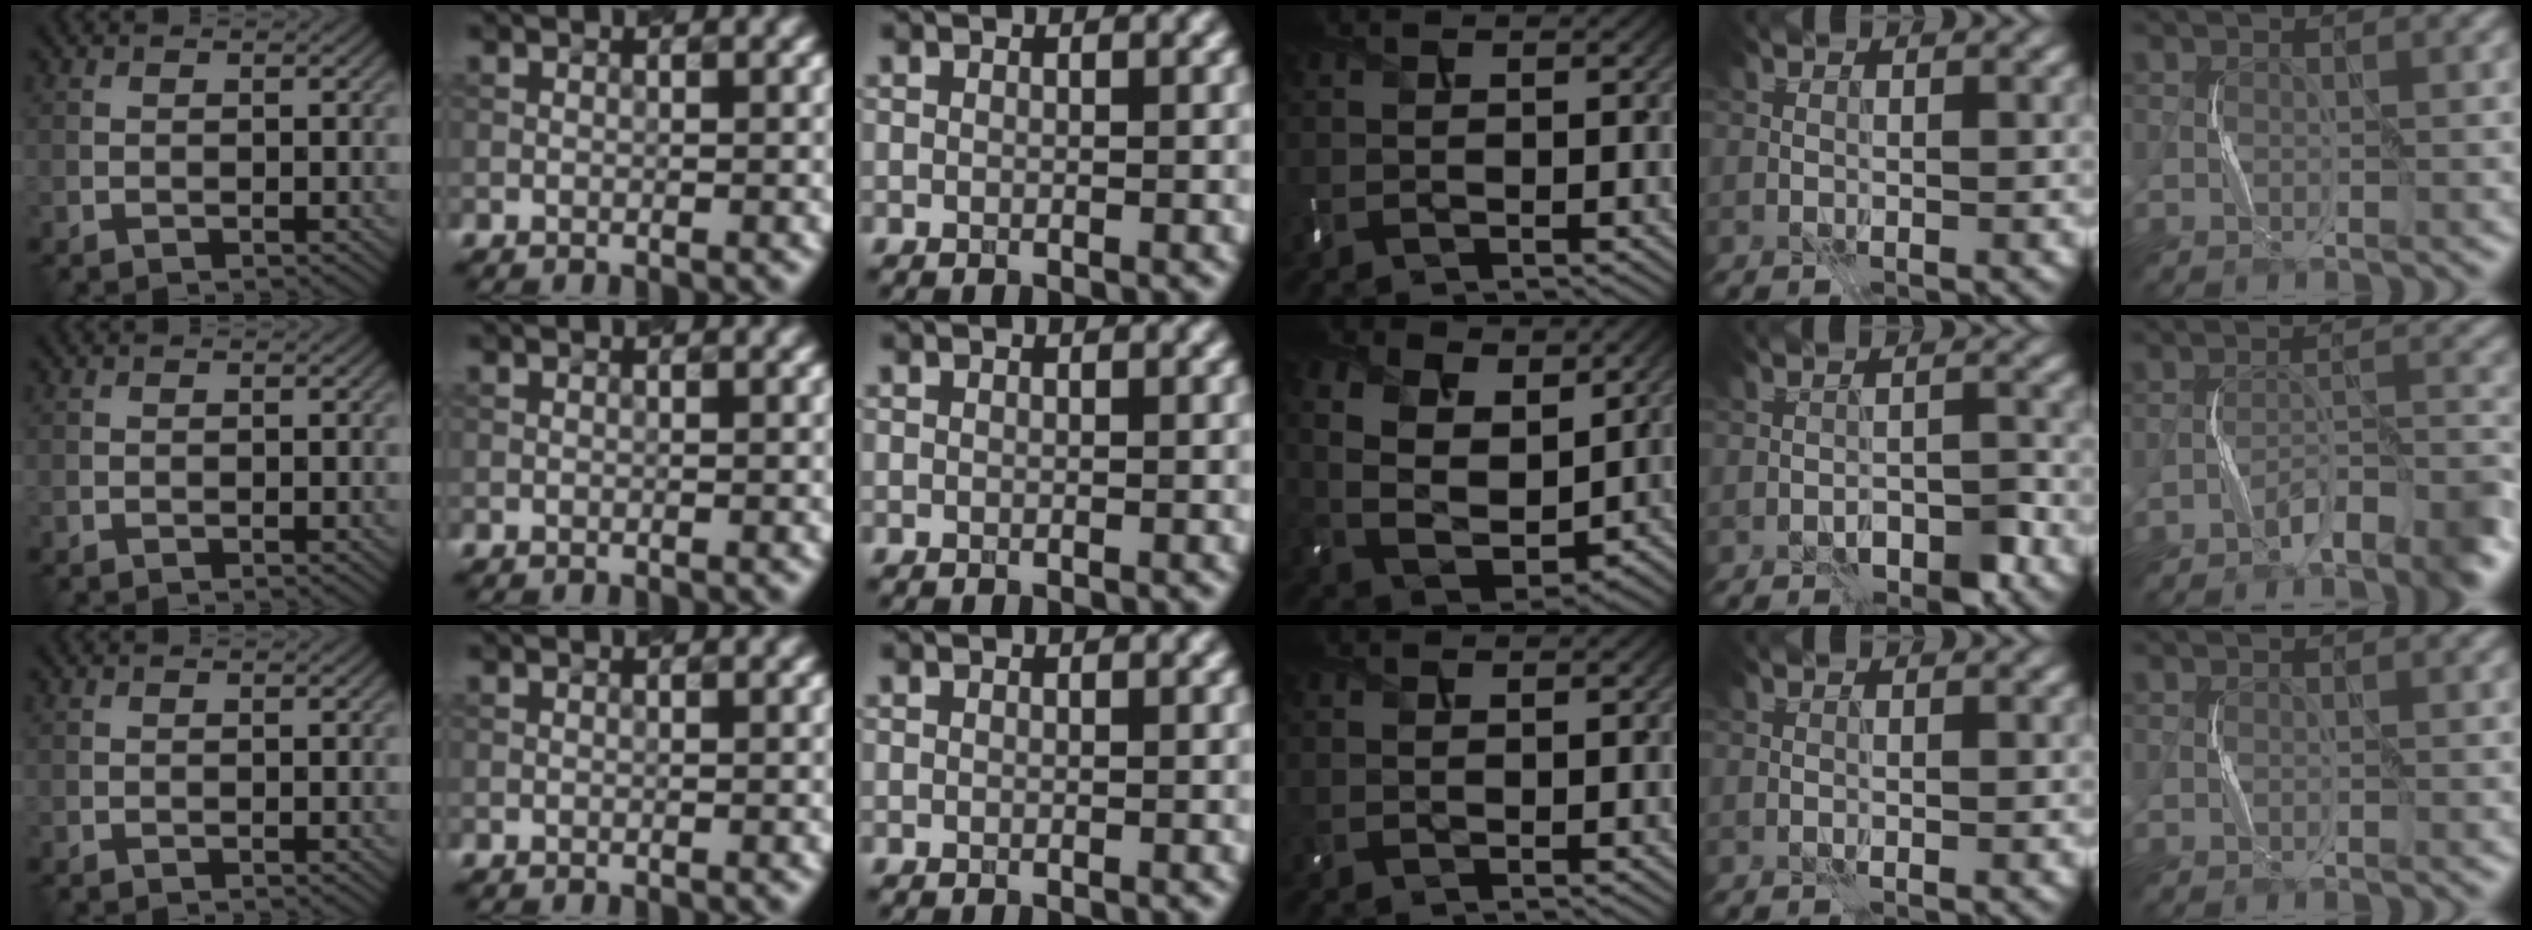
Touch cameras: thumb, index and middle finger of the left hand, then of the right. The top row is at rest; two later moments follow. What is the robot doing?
{"motion": "squeeze", "object": "air blower"}